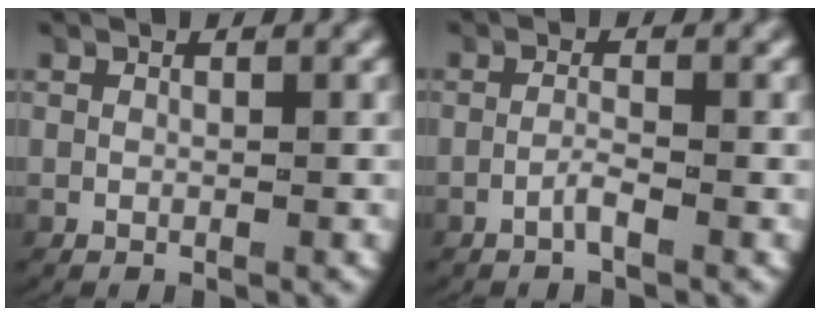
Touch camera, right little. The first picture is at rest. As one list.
[{"total": 1.3, "force": [-1.0, 0.1, 0.8], "torque": [-0.022, -0.003, -0.020]}]